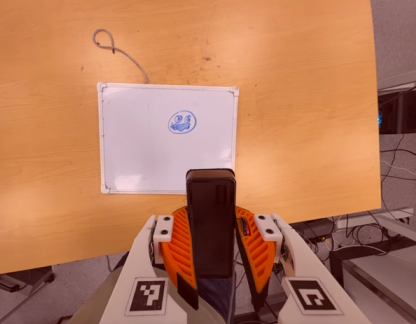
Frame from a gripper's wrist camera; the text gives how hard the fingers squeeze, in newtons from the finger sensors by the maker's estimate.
{"total": 9.5, "left": 7.9, "right": 11.1}